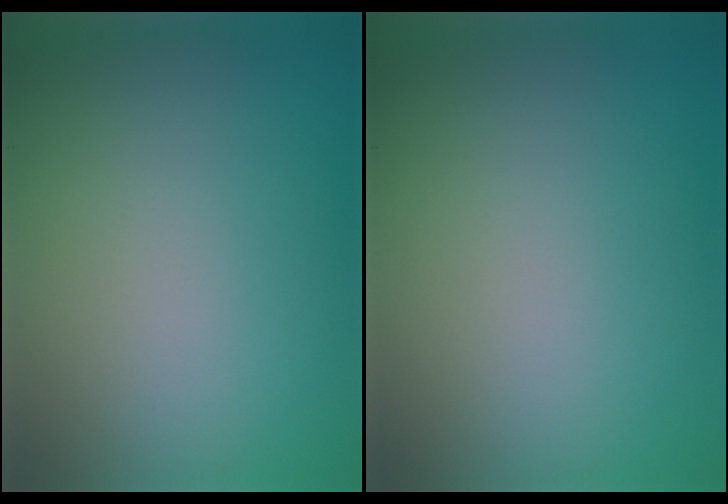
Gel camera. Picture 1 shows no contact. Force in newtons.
{"total": 0.0}